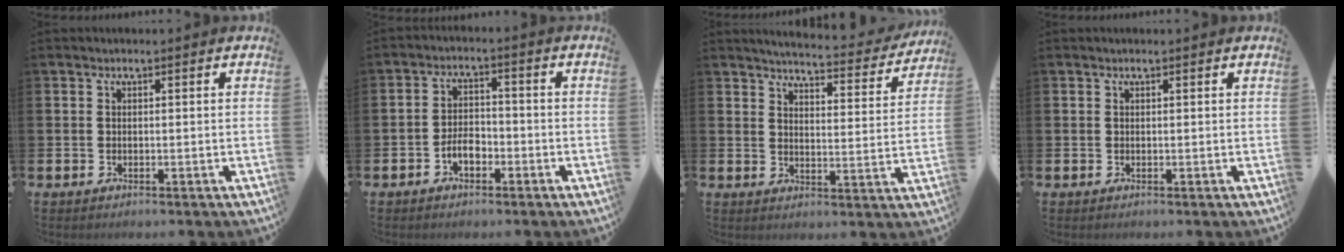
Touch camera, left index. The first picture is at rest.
{"total": 3.3, "force": [-1.7, 1.9, 2.2], "torque": [-0.039, 0.007, -0.033]}
{"total": 4.6, "force": [4.5, 0.3, 1.0], "torque": [-0.028, -0.037, 0.073]}
{"total": 0.0}